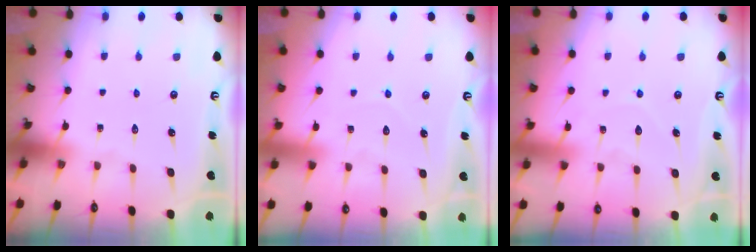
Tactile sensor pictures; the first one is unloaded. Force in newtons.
{"total": 3.7, "press": 3.7, "slide": 0.3}
{"total": 6.5, "press": 6.5, "slide": 0.8}